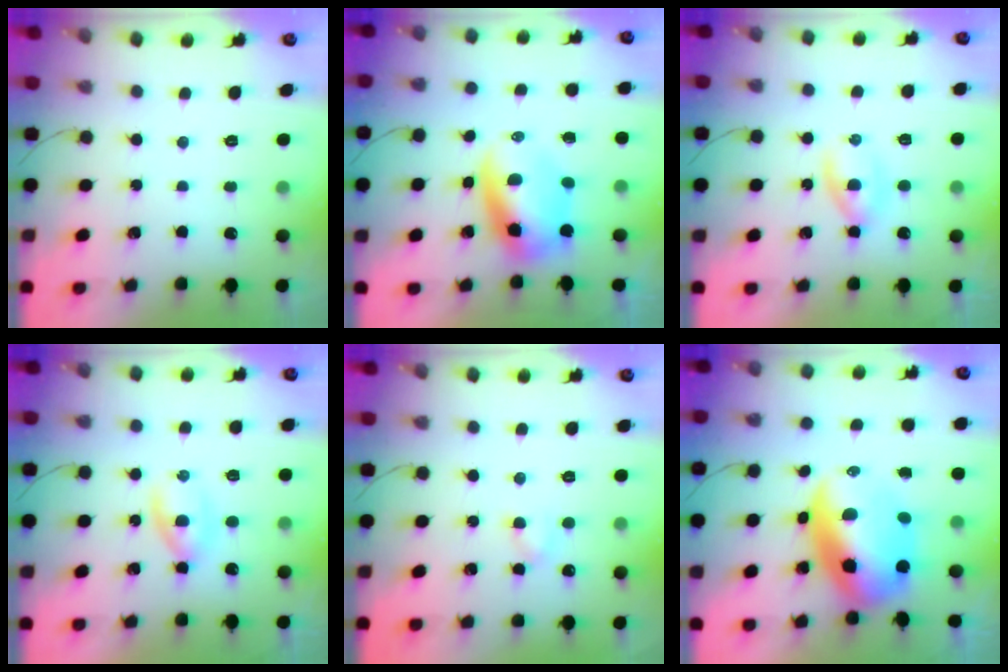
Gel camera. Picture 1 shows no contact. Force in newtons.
{"total": 7.4, "press": 7.2, "slide": 1.9}
{"total": 3.0, "press": 2.8, "slide": 1.2}
{"total": 3.0, "press": 2.8, "slide": 1.2}
{"total": 3.1, "press": 2.9, "slide": 1.2}
{"total": 14.3, "press": 13.8, "slide": 3.7}